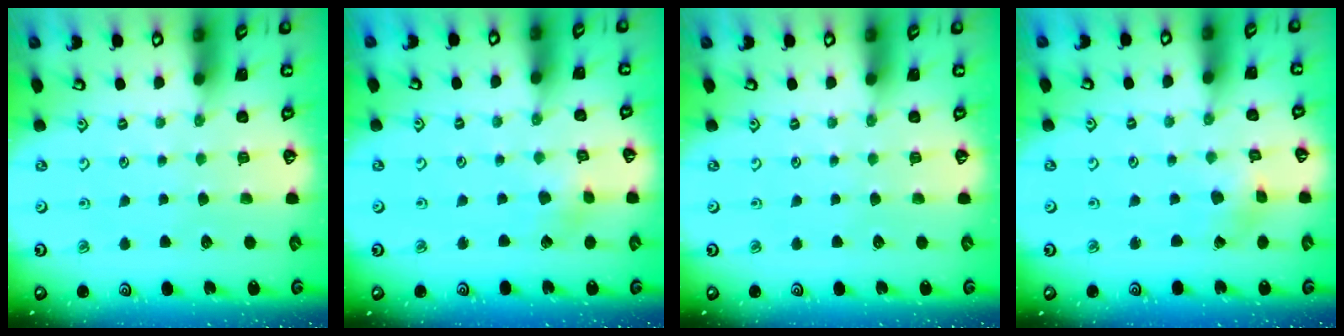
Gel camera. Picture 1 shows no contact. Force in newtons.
{"total": 2.1, "press": 2.1, "slide": 0.2}
{"total": 0.0}
{"total": 1.4, "press": 1.4, "slide": 0.2}